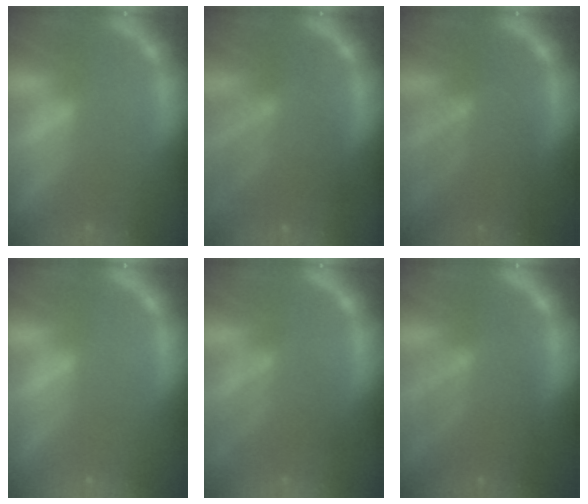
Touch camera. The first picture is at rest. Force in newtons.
{"total": 6.1}
{"total": 6.6}
{"total": 0.0}
{"total": 3.5}
{"total": 7.5}